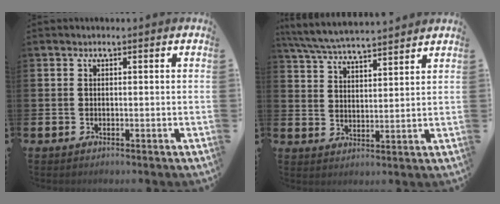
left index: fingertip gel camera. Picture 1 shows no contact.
{"total": 5.9, "force": [5.8, 0.2, 1.2], "torque": [-0.047, -0.036, 0.104]}